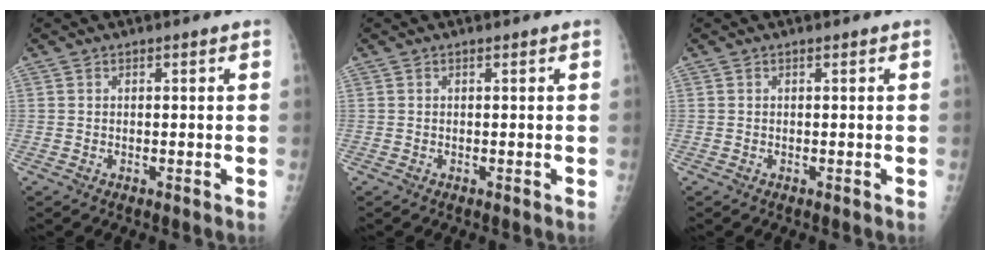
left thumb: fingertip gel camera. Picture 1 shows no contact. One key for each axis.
{"total": 0.0}
{"total": 0.0}